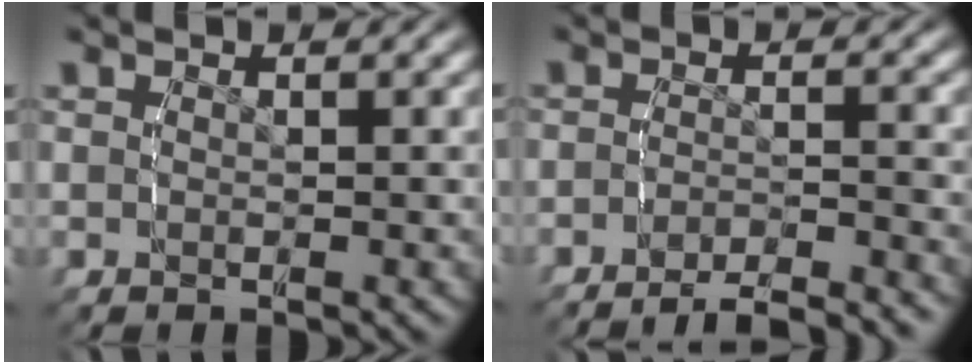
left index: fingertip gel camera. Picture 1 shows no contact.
{"total": 4.8, "force": [-4.6, 0.7, 1.5], "torque": [-0.010, -0.005, -0.079]}